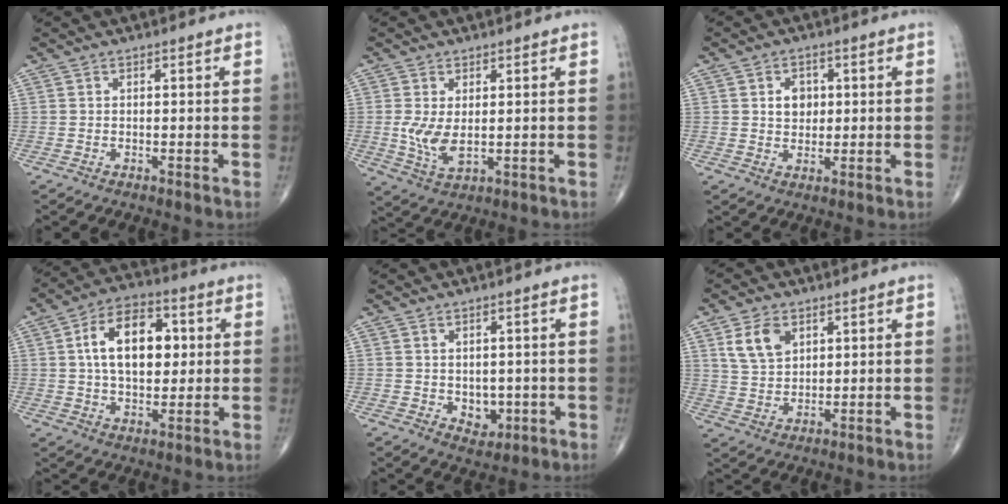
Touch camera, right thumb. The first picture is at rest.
{"total": 5.9, "force": [0.2, 2.9, 5.2], "torque": [-0.106, -0.015, 0.013]}
{"total": 4.4, "force": [0.9, 3.4, 2.5], "torque": [-0.017, -0.002, 0.014]}
{"total": 14.5, "force": [2.5, 8.8, 11.3], "torque": [-0.159, 0.009, 0.036]}
{"total": 4.0, "force": [-0.4, 3.0, 2.6], "torque": [-0.015, -0.005, 0.005]}
{"total": 7.2, "force": [3.3, 4.7, 4.3], "torque": [-0.065, -0.014, 0.068]}